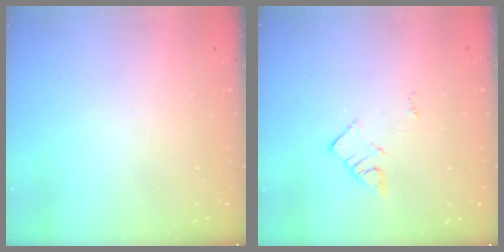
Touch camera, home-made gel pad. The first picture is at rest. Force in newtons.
{"total": 4.4, "press": 4.4, "slide": 0.6}